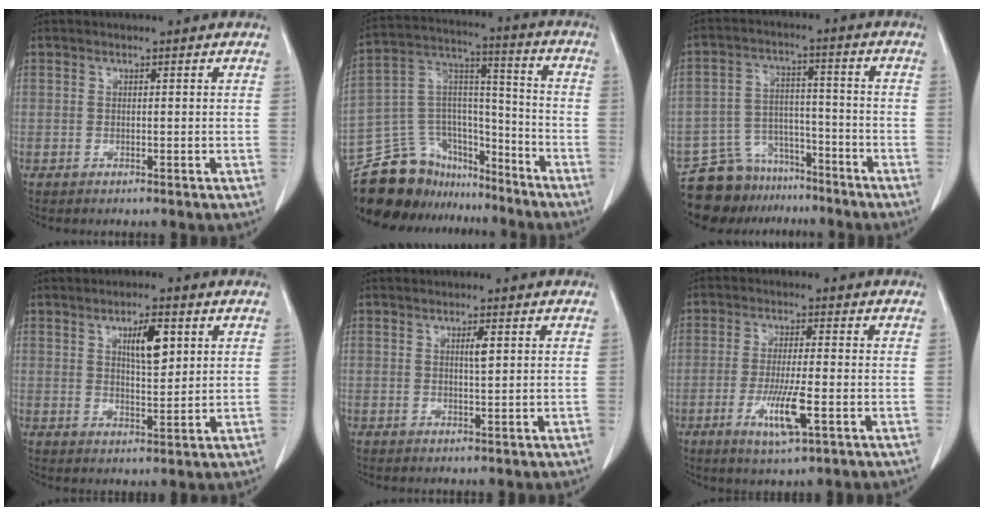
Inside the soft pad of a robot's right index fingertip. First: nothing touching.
{"total": 18.6, "force": [-16.1, 8.0, 4.6], "torque": [-0.091, 0.062, -0.265]}
{"total": 10.1, "force": [-8.4, 5.4, 1.5], "torque": [-0.028, 0.032, -0.138]}
{"total": 6.0, "force": [2.4, 1.7, 5.2], "torque": [-0.089, 0.000, 0.043]}
{"total": 1.7, "force": [0.6, 0.2, 1.6], "torque": [-0.030, -0.001, 0.009]}
{"total": 7.4, "force": [-2.6, 0.6, 6.9], "torque": [-0.130, -0.016, -0.043]}